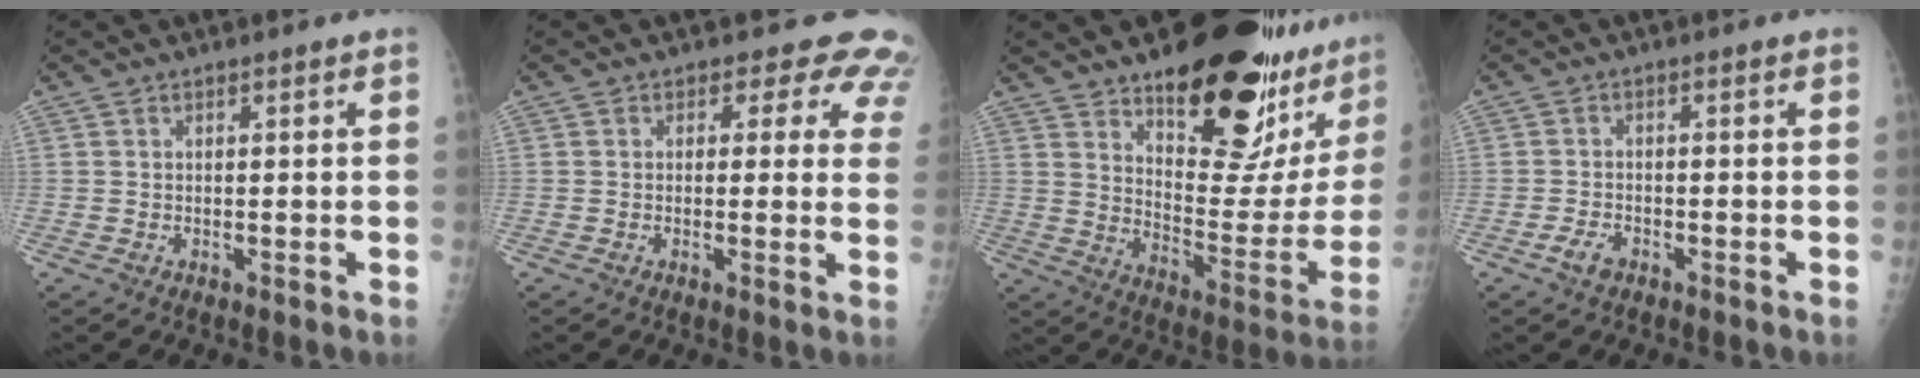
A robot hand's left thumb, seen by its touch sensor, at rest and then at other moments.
{"total": 8.1, "force": [5.8, 4.8, 2.9], "torque": [0.016, -0.017, 0.037]}
{"total": 28.1, "force": [19.0, 10.1, 18.0], "torque": [-0.216, -0.100, 0.271]}
{"total": 2.8, "force": [-1.8, 1.6, 1.5], "torque": [-0.027, 0.008, -0.033]}